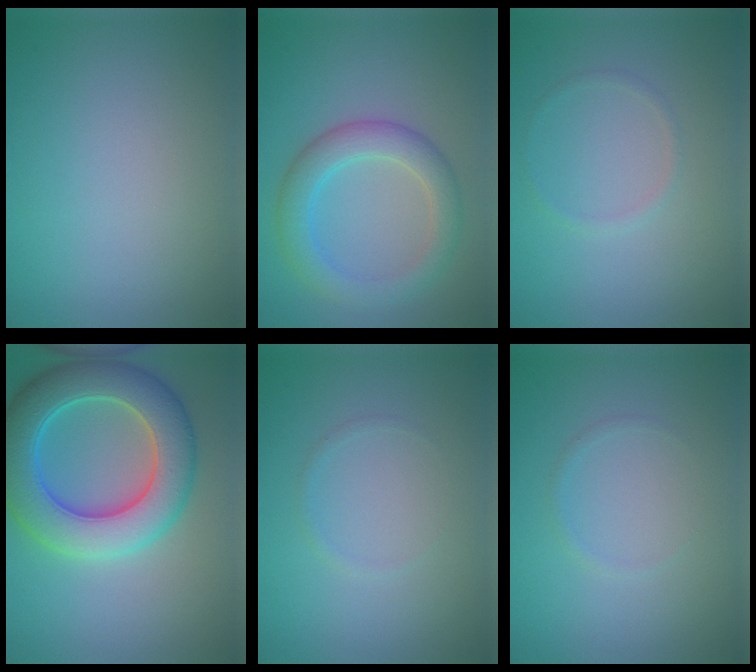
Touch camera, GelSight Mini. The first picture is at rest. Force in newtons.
{"total": 4.3, "press": 4.3, "slide": 0.1}
{"total": 0.7, "press": 0.7, "slide": 0.1}
{"total": 8.8, "press": 8.8, "slide": 0.4}
{"total": 0.5, "press": 0.5, "slide": 0.0}
{"total": 0.5, "press": 0.5, "slide": 0.0}